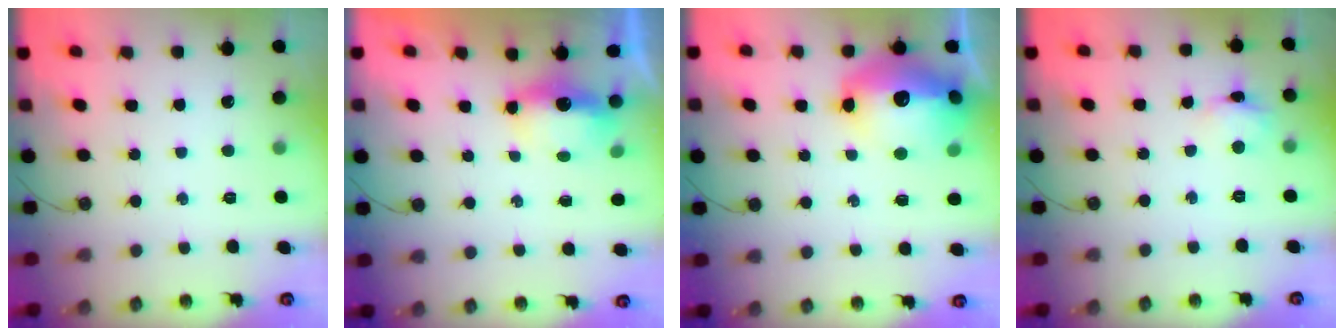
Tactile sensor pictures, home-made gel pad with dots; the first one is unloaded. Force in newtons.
{"total": 10.4, "press": 7.4, "slide": 7.4}
{"total": 20.6, "press": 20.5, "slide": 1.8}
{"total": 4.5, "press": 4.5, "slide": 0.4}